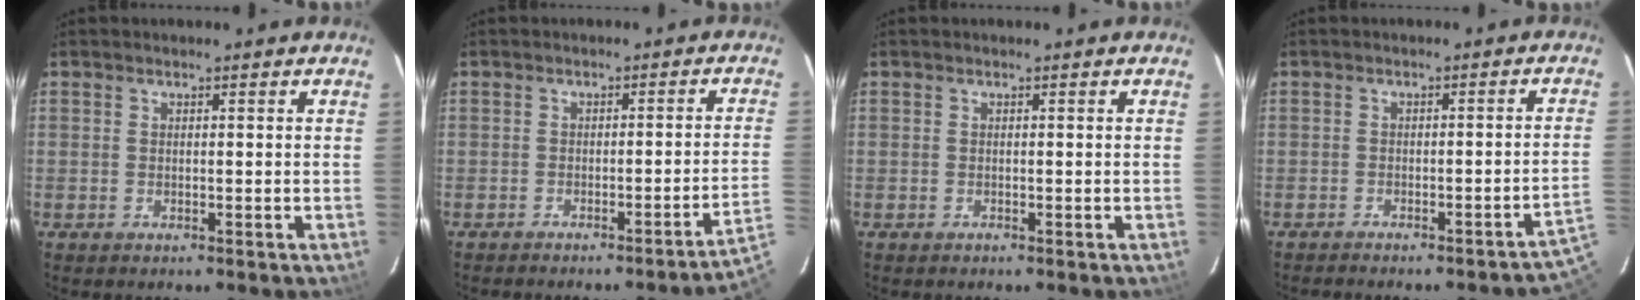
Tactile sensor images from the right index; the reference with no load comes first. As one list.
[{"total": 4.1, "force": [-2.4, -1.7, 2.8], "torque": [-0.055, -0.003, -0.027]}, {"total": 0.0}, {"total": 9.5, "force": [-7.6, 0.8, 5.6], "torque": [-0.066, 0.001, -0.085]}]